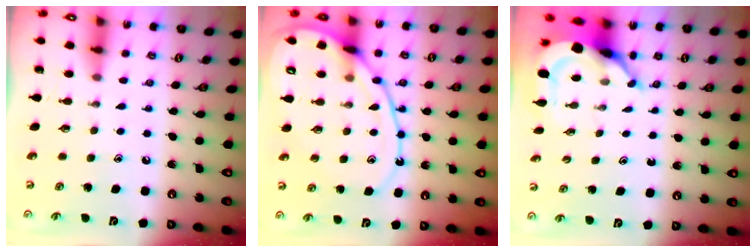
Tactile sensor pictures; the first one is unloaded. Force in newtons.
{"total": 14.0, "press": 14.0, "slide": 1.4}
{"total": 5.9, "press": 5.9, "slide": 0.7}